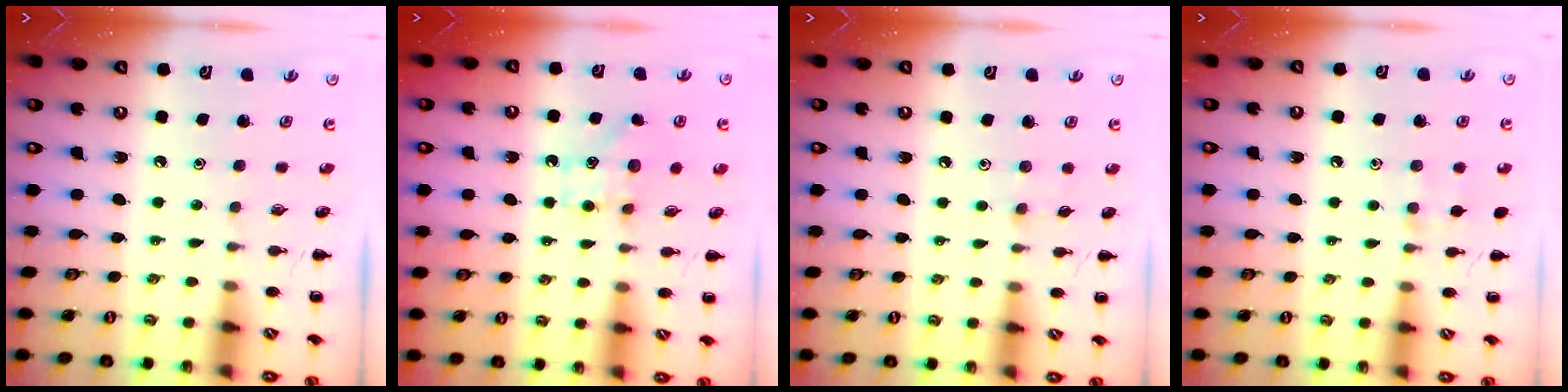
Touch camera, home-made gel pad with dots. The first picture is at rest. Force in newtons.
{"total": 6.8, "press": 6.8, "slide": 1.0}
{"total": 3.6, "press": 3.3, "slide": 1.3}
{"total": 6.3, "press": 6.0, "slide": 2.2}